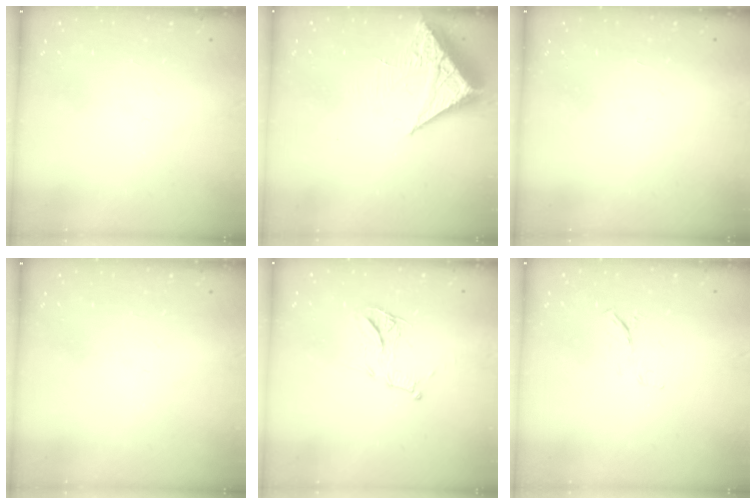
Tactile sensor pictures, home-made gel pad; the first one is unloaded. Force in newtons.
{"total": 7.7, "press": 7.7, "slide": 0.5}
{"total": 1.6, "press": 1.6, "slide": 0.1}
{"total": 0.0}
{"total": 11.0, "press": 10.9, "slide": 0.4}
{"total": 5.4, "press": 5.2, "slide": 1.3}